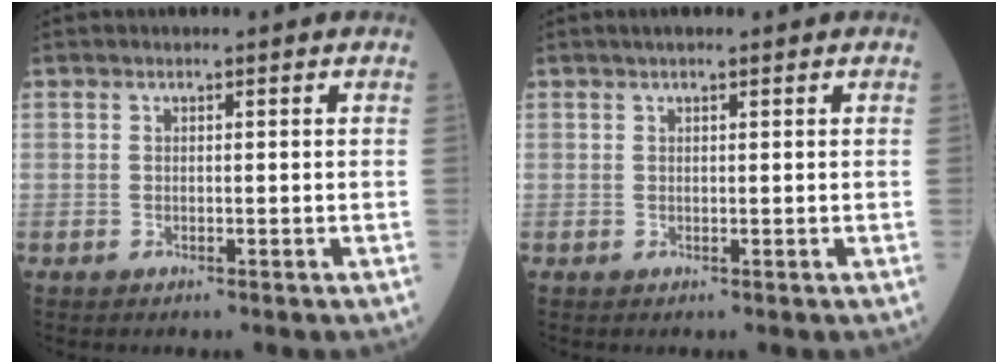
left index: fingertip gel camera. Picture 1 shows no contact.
{"total": 2.1, "force": [1.6, 0.2, 1.3], "torque": [-0.020, 0.016, 0.024]}